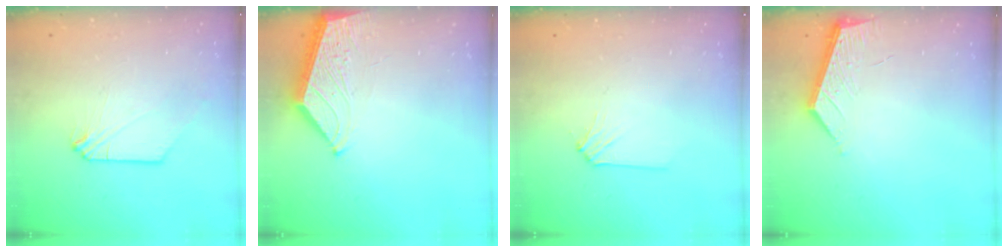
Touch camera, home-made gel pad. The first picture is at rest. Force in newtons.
{"total": 4.0, "press": 4.0, "slide": 0.5}
{"total": 1.7, "press": 1.6, "slide": 0.3}
{"total": 4.5, "press": 4.4, "slide": 0.2}